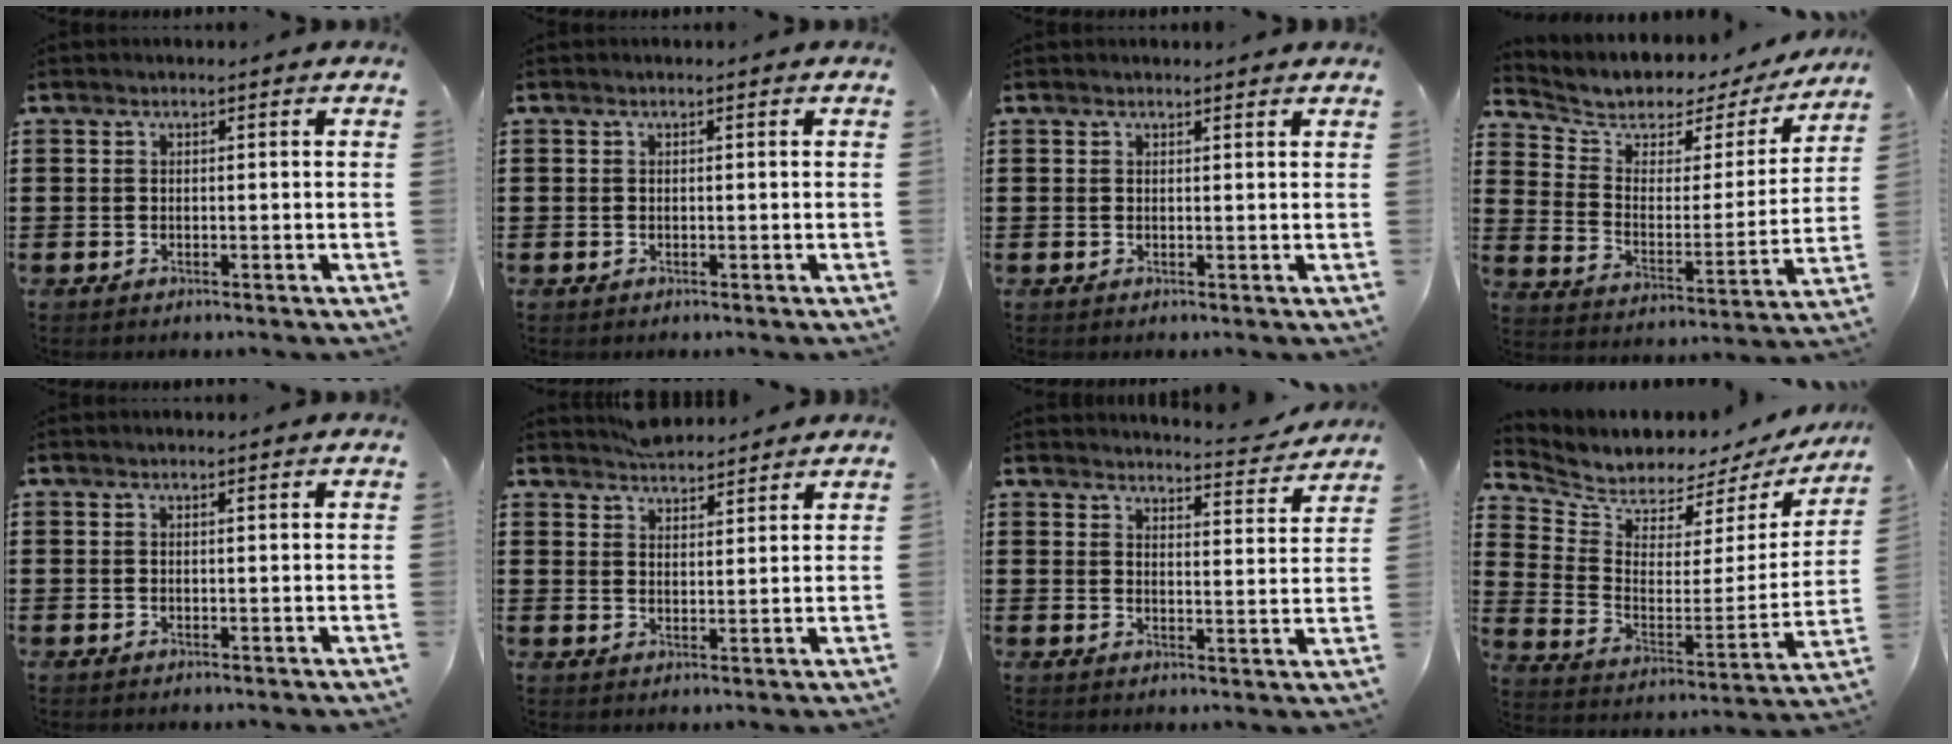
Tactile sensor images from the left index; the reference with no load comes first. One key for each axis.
{"total": 0.8, "fx": 0.0, "fy": 0.7, "fz": 0.1, "tx": -0.004, "ty": 0.004, "tz": -0.001}
{"total": 0.7, "fx": 0.6, "fy": 0.0, "fz": 0.1, "tx": 0.003, "ty": -0.005, "tz": 0.012}
{"total": 5.3, "fx": 4.6, "fy": 2.5, "fz": 1.0, "tx": -0.054, "ty": -0.035, "tz": 0.074}
{"total": 0.5, "fx": 0.3, "fy": 0.0, "fz": 0.4, "tx": -0.009, "ty": -0.001, "tz": 0.007}
{"total": 4.0, "fx": 3.9, "fy": 0.8, "fz": -0.3, "tx": -0.006, "ty": -0.008, "tz": 0.077}
{"total": 4.1, "fx": 4.0, "fy": -0.1, "fz": 0.7, "tx": -0.013, "ty": -0.031, "tz": 0.067}
{"total": 4.6, "fx": 4.5, "fy": 0.9, "fz": -0.4, "tx": -0.030, "ty": -0.053, "tz": 0.074}